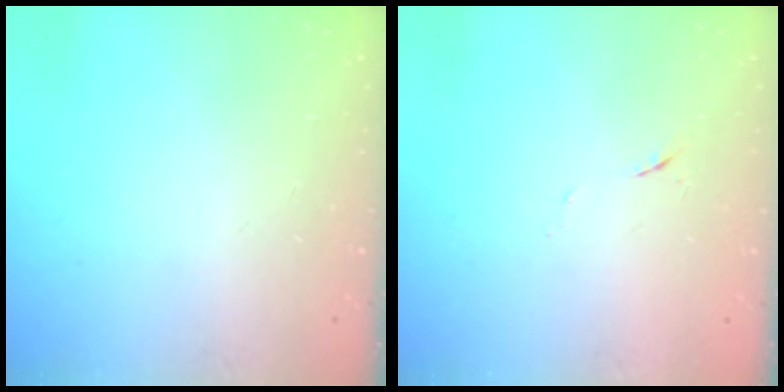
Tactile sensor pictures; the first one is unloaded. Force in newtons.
{"total": 5.2, "press": 5.1, "slide": 1.2}